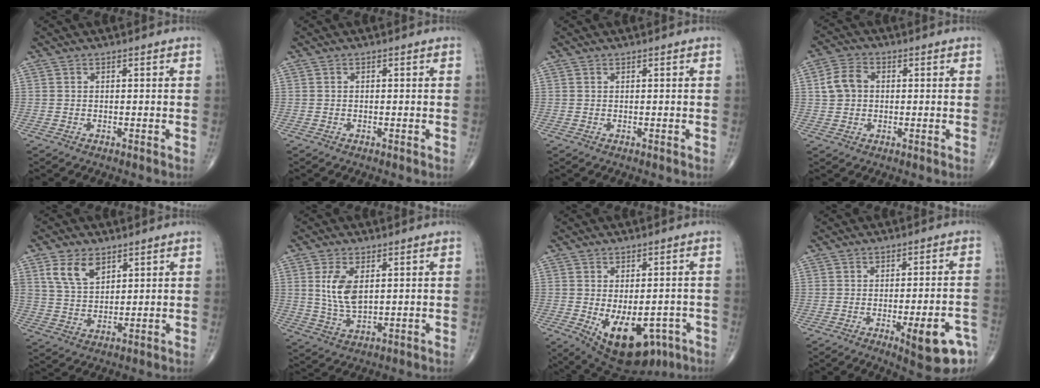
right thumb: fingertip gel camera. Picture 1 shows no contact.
{"total": 0.0}
{"total": 0.0}
{"total": 5.7, "force": [0.6, 4.5, 3.5], "torque": [-0.062, 0.013, 0.007]}
{"total": 7.9, "force": [4.2, 4.8, 4.6], "torque": [-0.072, -0.017, 0.086]}
{"total": 7.6, "force": [1.9, 4.0, 6.2], "torque": [-0.117, -0.013, 0.046]}
{"total": 15.1, "force": [-5.5, 8.5, 11.3], "torque": [-0.155, -0.001, -0.058]}
{"total": 11.7, "force": [-5.2, 3.1, 10.1], "torque": [-0.113, 0.015, -0.058]}